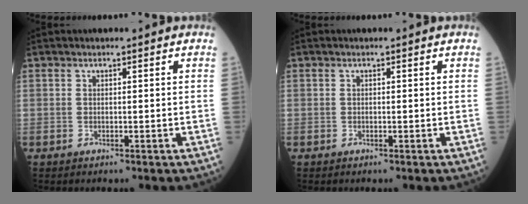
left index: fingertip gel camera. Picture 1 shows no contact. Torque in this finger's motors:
{"motor_torque": [-0.20, 0.40, -0.03, -0.01]}